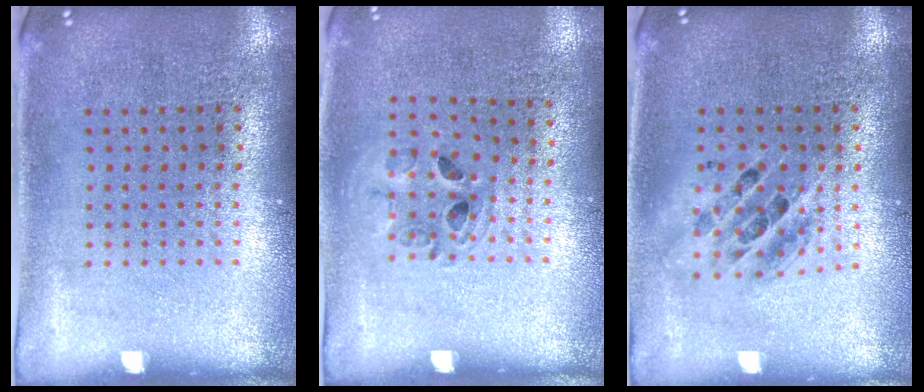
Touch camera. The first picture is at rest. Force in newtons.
{"total": 0.9, "press": 0.9, "slide": 0.2}
{"total": 1.3, "press": 1.2, "slide": 0.7}